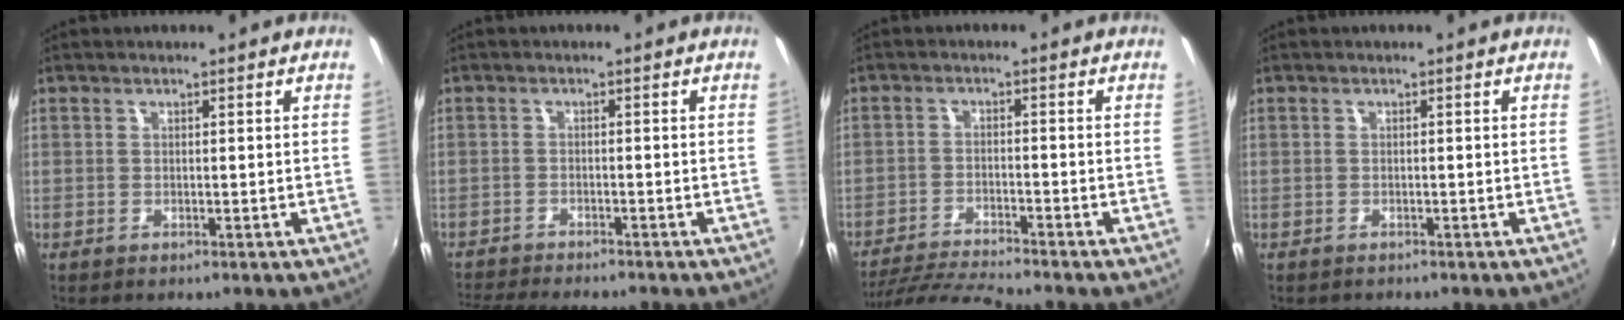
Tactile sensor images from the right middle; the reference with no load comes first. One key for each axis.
{"total": 8.5, "fx": -7.9, "fy": 0.8, "fz": 3.1, "tx": -0.083, "ty": -0.021, "tz": -0.132}
{"total": 9.2, "fx": -8.6, "fy": -0.7, "fz": 3.3, "tx": -0.086, "ty": -0.012, "tz": -0.158}
{"total": 0.6, "fx": -0.5, "fy": 0.0, "fz": -0.1, "tx": -0.001, "ty": -0.001, "tz": -0.010}